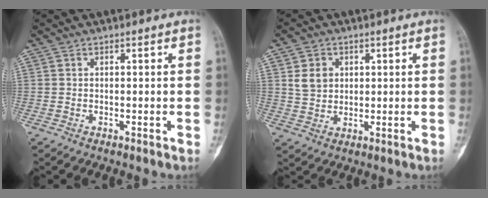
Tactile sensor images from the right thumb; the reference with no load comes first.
{"total": 5.2, "force": [1.6, 4.3, 2.5], "torque": [-0.025, -0.007, 0.032]}